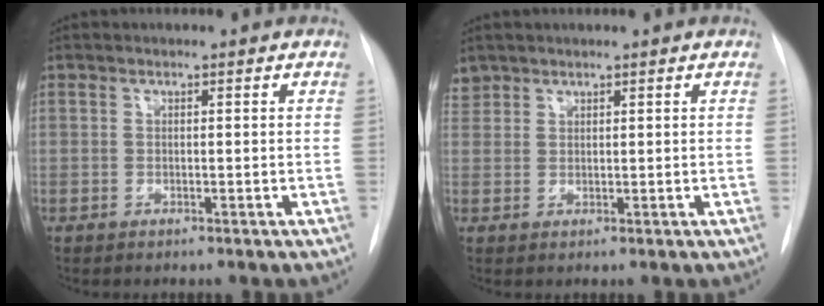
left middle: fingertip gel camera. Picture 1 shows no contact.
{"total": 2.0, "force": [1.7, 1.0, -0.2], "torque": [0.004, 0.011, 0.034]}